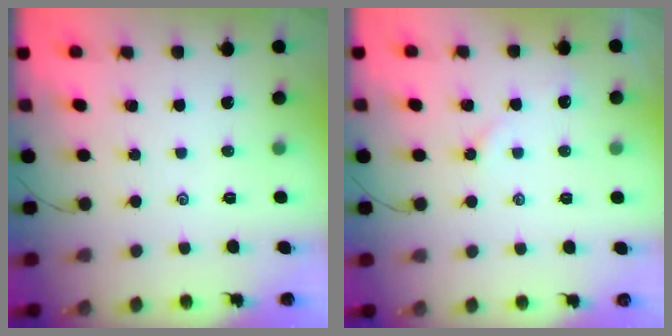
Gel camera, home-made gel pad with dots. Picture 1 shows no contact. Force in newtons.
{"total": 2.2, "press": 2.1, "slide": 0.5}